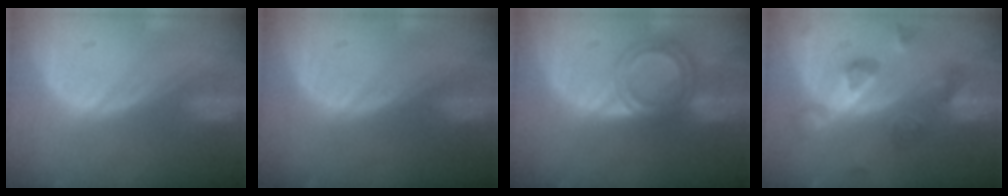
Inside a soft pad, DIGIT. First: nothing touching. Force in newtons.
{"total": 0.0}
{"total": 6.4, "press": 5.4, "slide": 3.5}
{"total": 7.6, "press": 7.5, "slide": 0.6}